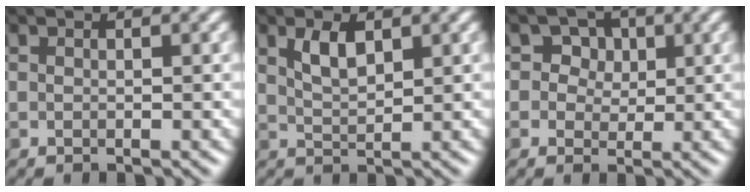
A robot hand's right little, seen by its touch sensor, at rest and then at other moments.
{"total": 2.3, "force": [1.2, 1.0, 1.7], "torque": [-0.038, 0.001, 0.024]}
{"total": 4.1, "force": [2.0, 3.3, 1.6], "torque": [-0.022, 0.002, 0.015]}